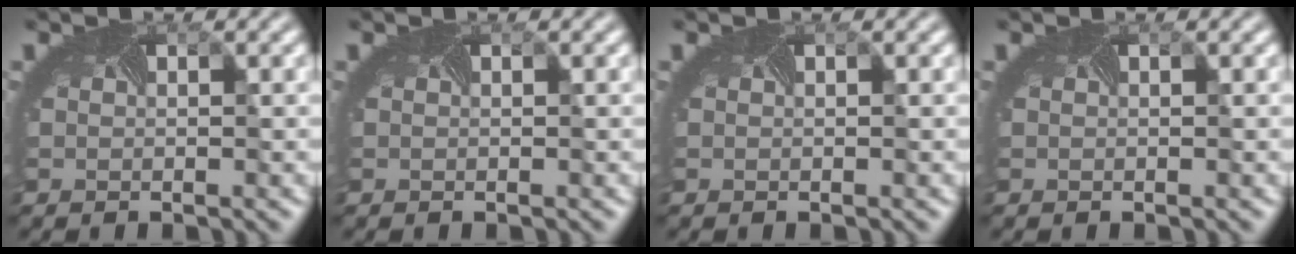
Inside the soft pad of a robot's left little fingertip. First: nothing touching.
{"total": 0.0}
{"total": 0.0}
{"total": 0.0}